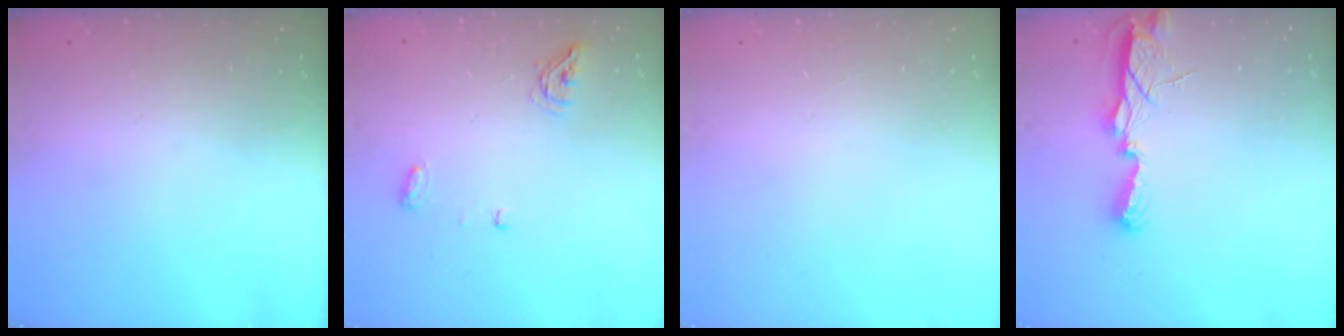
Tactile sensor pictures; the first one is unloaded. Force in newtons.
{"total": 5.8, "press": 5.7, "slide": 0.9}
{"total": 0.0}
{"total": 7.3, "press": 7.3, "slide": 0.5}